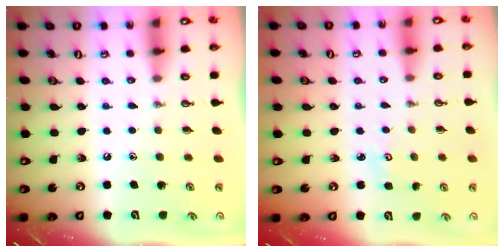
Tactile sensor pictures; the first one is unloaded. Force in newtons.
{"total": 2.1, "press": 2.1, "slide": 0.2}